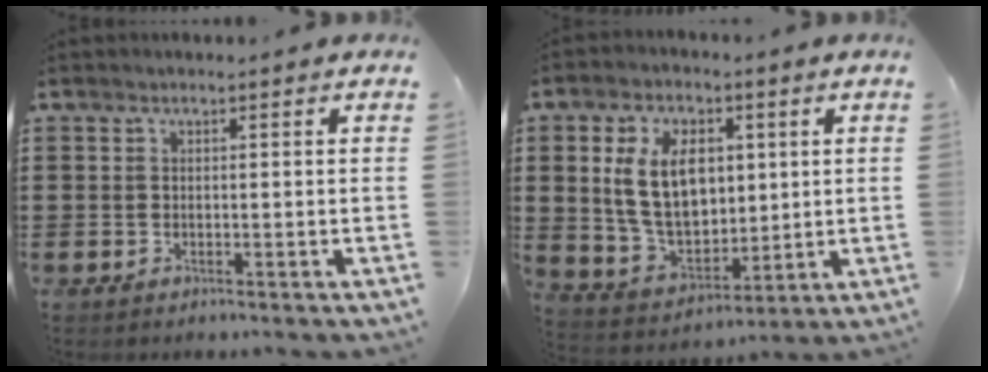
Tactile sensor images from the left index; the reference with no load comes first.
{"total": 11.5, "force": [2.8, 7.5, 8.3], "torque": [-0.176, 0.011, 0.052]}